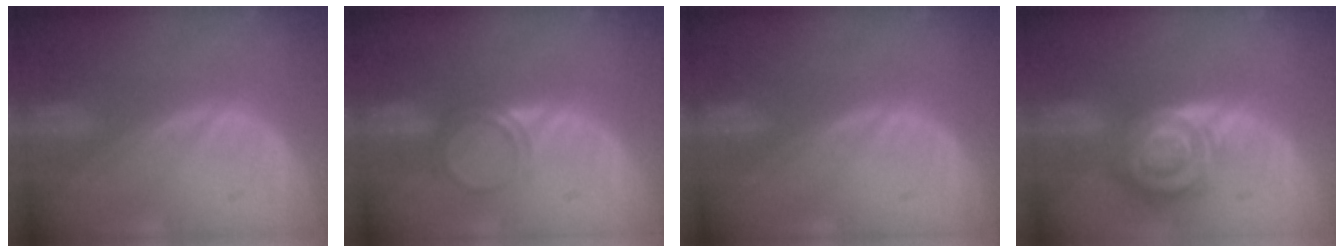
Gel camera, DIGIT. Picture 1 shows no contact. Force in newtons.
{"total": 3.2, "press": 2.9, "slide": 1.2}
{"total": 0.0}
{"total": 8.5, "press": 7.3, "slide": 4.4}